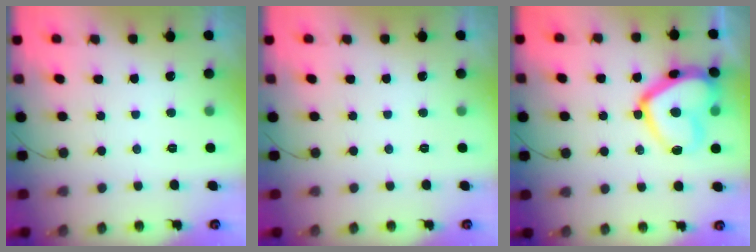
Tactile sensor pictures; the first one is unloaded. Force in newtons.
{"total": 0.0}
{"total": 16.9, "press": 16.8, "slide": 1.5}